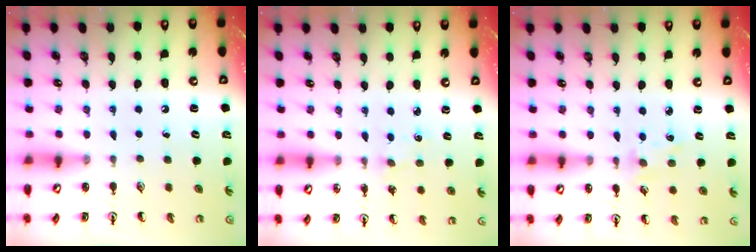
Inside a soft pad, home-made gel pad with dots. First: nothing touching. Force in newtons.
{"total": 1.3, "press": 1.3, "slide": 0.3}
{"total": 2.0, "press": 2.0, "slide": 0.4}